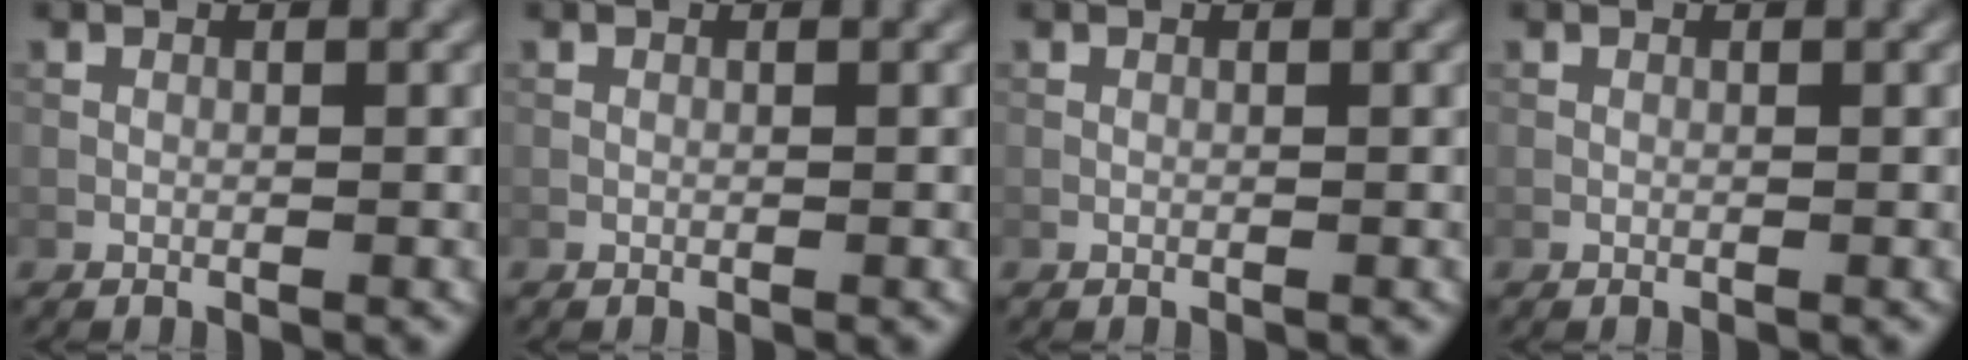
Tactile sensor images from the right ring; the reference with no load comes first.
{"total": 0.0}
{"total": 0.0}
{"total": 0.0}